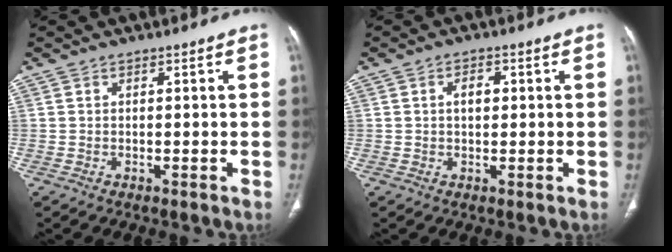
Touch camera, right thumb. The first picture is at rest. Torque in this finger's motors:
{"motor_torque": [0.32, 0.73, 0.29, -0.10, 0.00]}